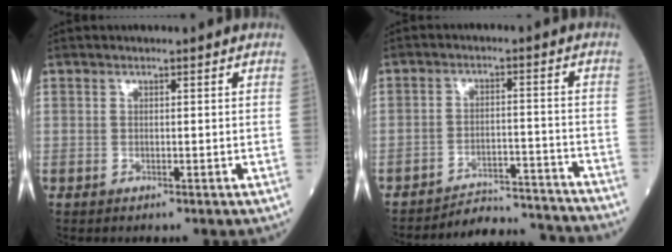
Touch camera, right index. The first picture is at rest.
{"total": 11.2, "force": [-11.2, 0.5, 0.0], "torque": [0.008, 0.019, -0.154]}